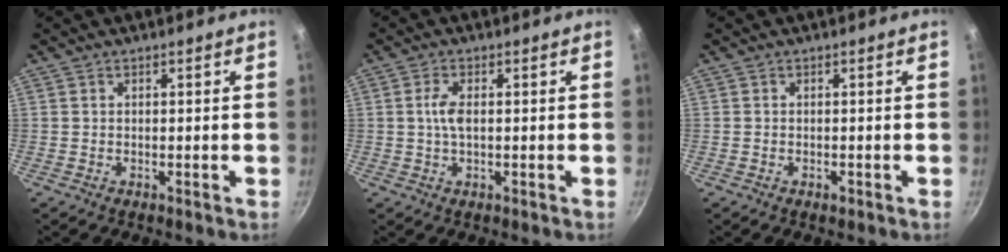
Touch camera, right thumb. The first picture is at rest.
{"total": 3.3, "force": [0.2, 1.3, 3.0], "torque": [-0.068, 0.004, 0.002]}
{"total": 0.9, "force": [-0.5, 0.5, 0.5], "torque": [-0.010, 0.003, -0.007]}